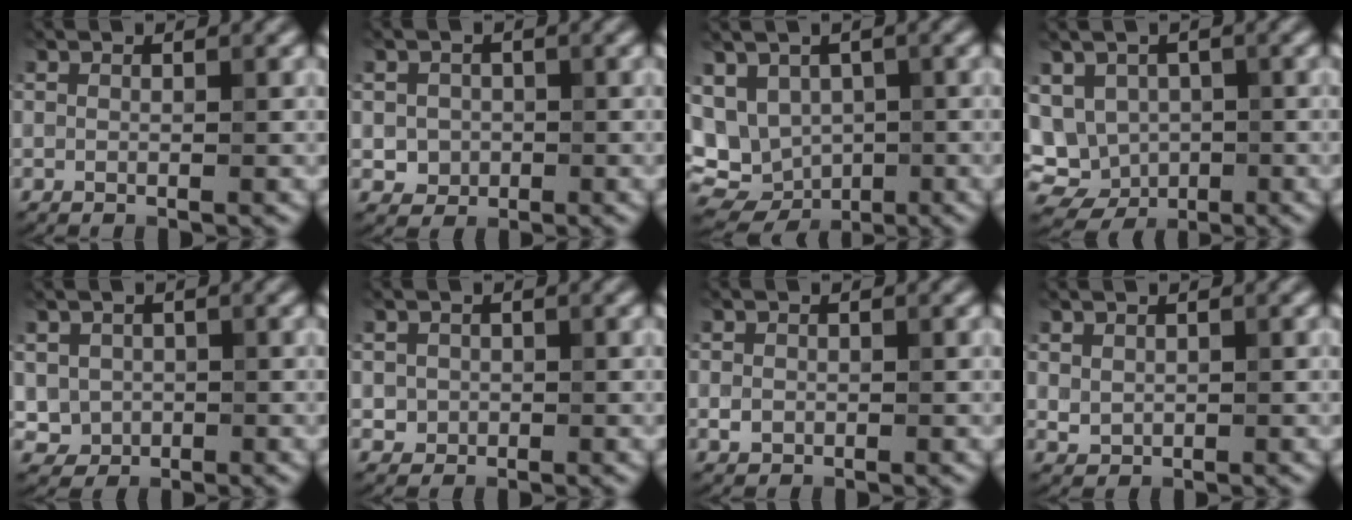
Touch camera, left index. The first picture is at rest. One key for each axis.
{"total": 2.1, "fx": -0.2, "fy": 2.0, "fz": 0.6, "tx": -0.002, "ty": -0.005, "tz": -0.004}
{"total": 7.8, "fx": -0.9, "fy": 6.4, "fz": 4.4, "tx": -0.071, "ty": -0.001, "tz": -0.003}
{"total": 8.6, "fx": -1.0, "fy": 7.6, "fz": 4.0, "tx": -0.062, "ty": 0.006, "tz": -0.027}
{"total": 2.4, "fx": 0.1, "fy": 2.3, "fz": 0.7, "tx": -0.011, "ty": -0.007, "tz": 0.005}
{"total": 1.4, "fx": -0.1, "fy": 1.4, "fz": 0.2, "tx": 0.007, "ty": -0.006, "tz": 0.000}
{"total": 1.2, "fx": -0.2, "fy": 1.1, "fz": 0.5, "tx": -0.006, "ty": -0.005, "tz": -0.006}
{"total": 1.1, "fx": 0.5, "fy": 0.9, "fz": 0.4, "tx": -0.008, "ty": -0.004, "tz": 0.014}